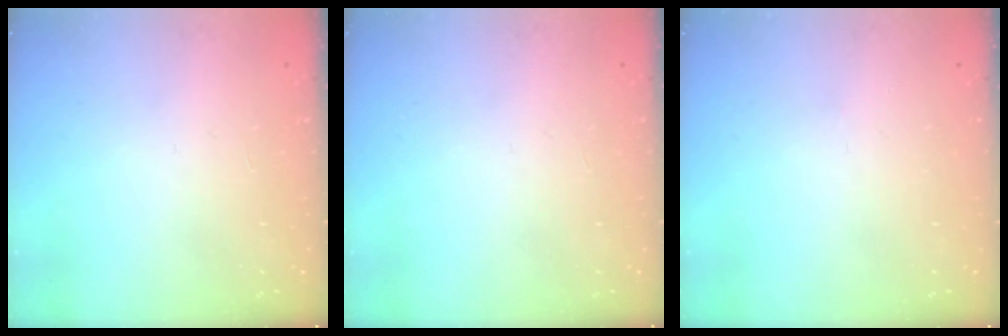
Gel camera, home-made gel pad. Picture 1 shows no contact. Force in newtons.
{"total": 0.0}
{"total": 0.0}